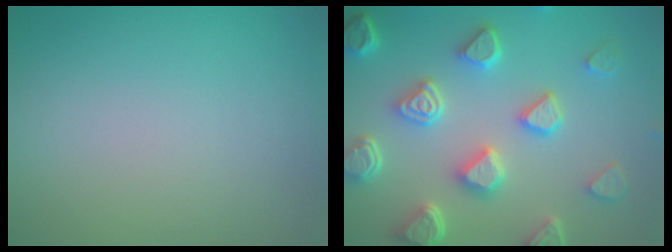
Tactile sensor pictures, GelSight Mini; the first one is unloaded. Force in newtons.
{"total": 6.7, "press": 5.5, "slide": 3.7}